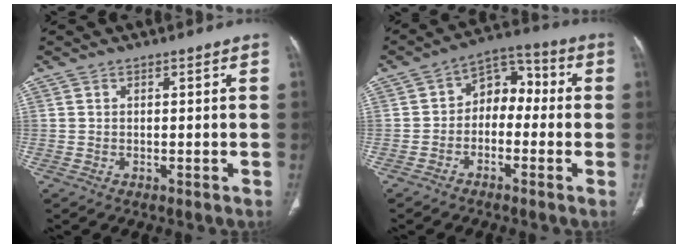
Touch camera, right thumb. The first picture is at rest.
{"total": 8.1, "force": [-1.1, 6.0, 5.3], "torque": [-0.045, 0.043, -0.036]}